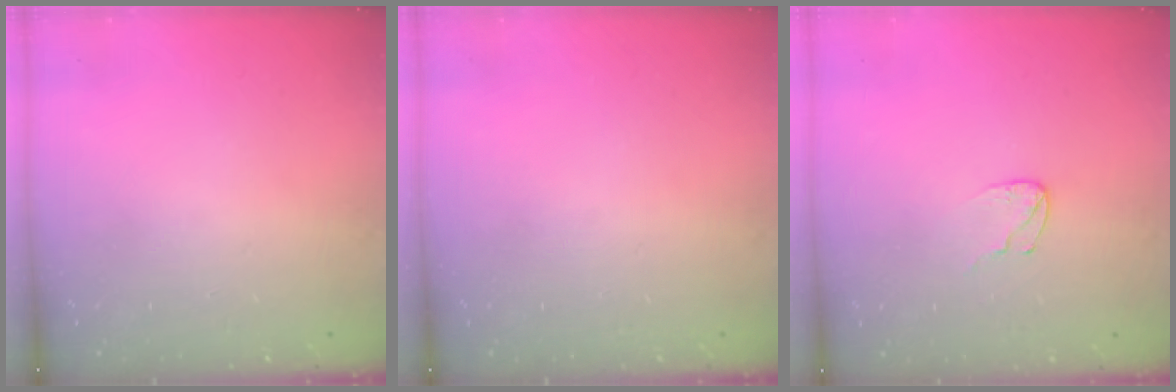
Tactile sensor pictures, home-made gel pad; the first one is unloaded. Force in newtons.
{"total": 0.0}
{"total": 5.4, "press": 5.4, "slide": 0.3}